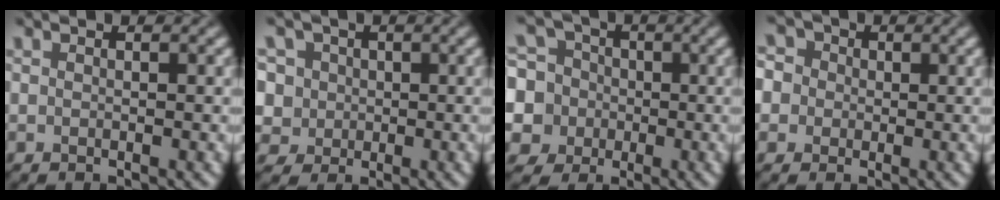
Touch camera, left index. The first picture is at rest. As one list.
[{"total": 7.9, "force": [2.9, 6.6, 3.4], "torque": [-0.067, 0.029, 0.017]}, {"total": 8.9, "force": [0.8, 8.2, 3.3], "torque": [-0.097, 0.033, -0.020]}, {"total": 7.4, "force": [2.7, 6.0, 3.5], "torque": [-0.064, 0.037, 0.011]}]